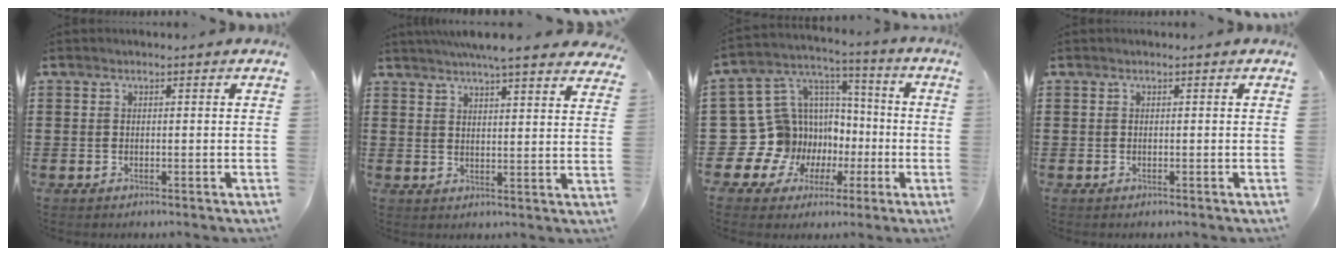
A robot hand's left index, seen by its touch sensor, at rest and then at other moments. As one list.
[{"total": 5.8, "force": [5.3, -0.1, 2.4], "torque": [-0.063, -0.015, 0.097]}, {"total": 14.7, "force": [-4.3, 13.6, 3.5], "torque": [-0.128, -0.005, -0.042]}, {"total": 0.0}]